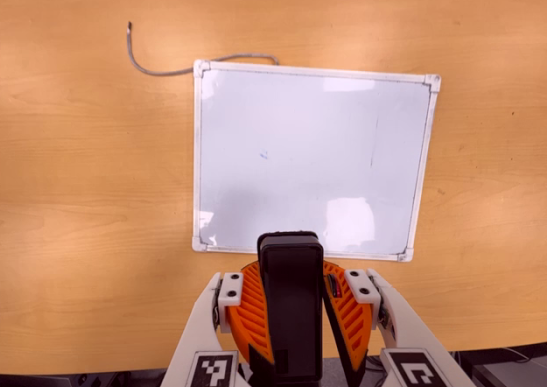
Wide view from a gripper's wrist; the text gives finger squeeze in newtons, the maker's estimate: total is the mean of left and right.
{"total": 11.3, "left": 10.4, "right": 12.3}